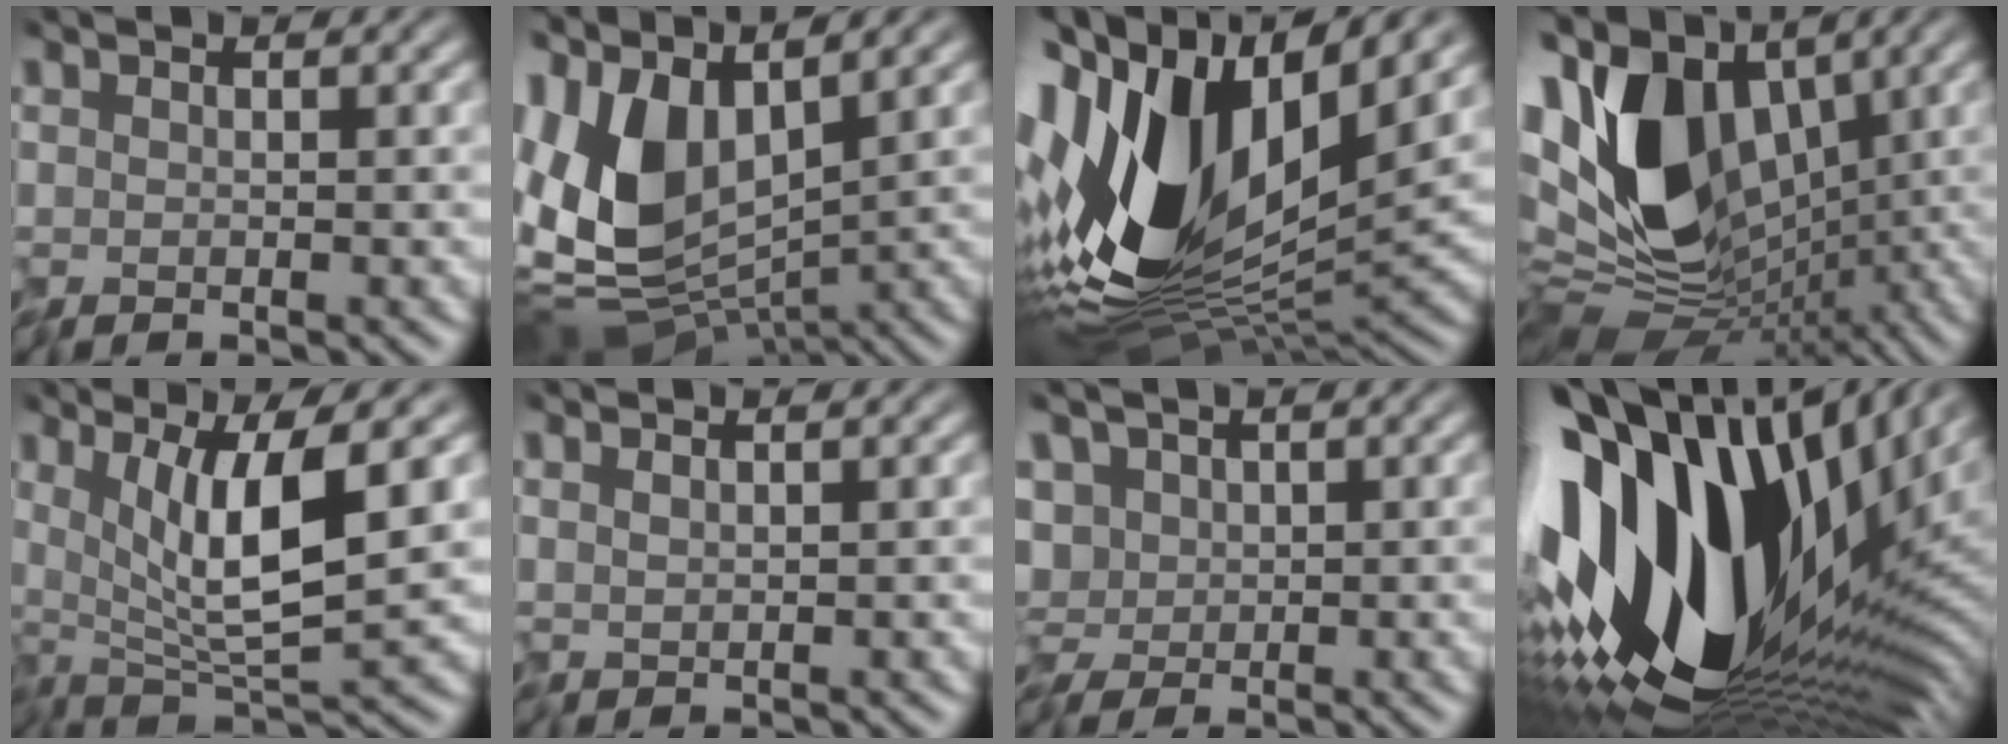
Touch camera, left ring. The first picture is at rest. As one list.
[{"total": 12.3, "force": [1.8, 7.2, 9.8], "torque": [-0.211, -0.007, 0.029]}, {"total": 17.0, "force": [1.0, 8.1, 14.9], "torque": [-0.308, -0.001, 0.013]}, {"total": 14.0, "force": [0.9, 9.5, 10.2], "torque": [-0.219, -0.003, 0.008]}, {"total": 9.7, "force": [2.0, 2.6, 9.2], "torque": [-0.153, -0.007, 0.029]}, {"total": 0.9, "force": [0.5, 0.3, 0.7], "torque": [-0.017, 0.000, 0.008]}, {"total": 4.3, "force": [0.3, 3.2, 2.9], "torque": [-0.064, 0.011, -0.008]}, {"total": 19.2, "force": [1.9, 9.9, 16.3], "torque": [-0.300, -0.029, 0.027]}]